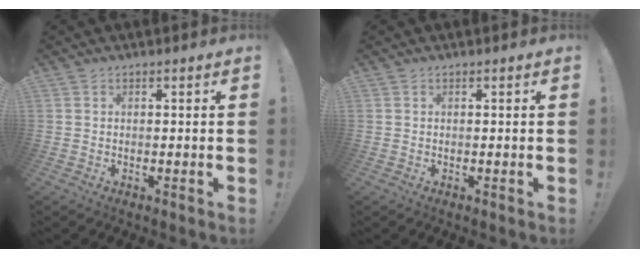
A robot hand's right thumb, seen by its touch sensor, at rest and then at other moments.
{"total": 0.0}